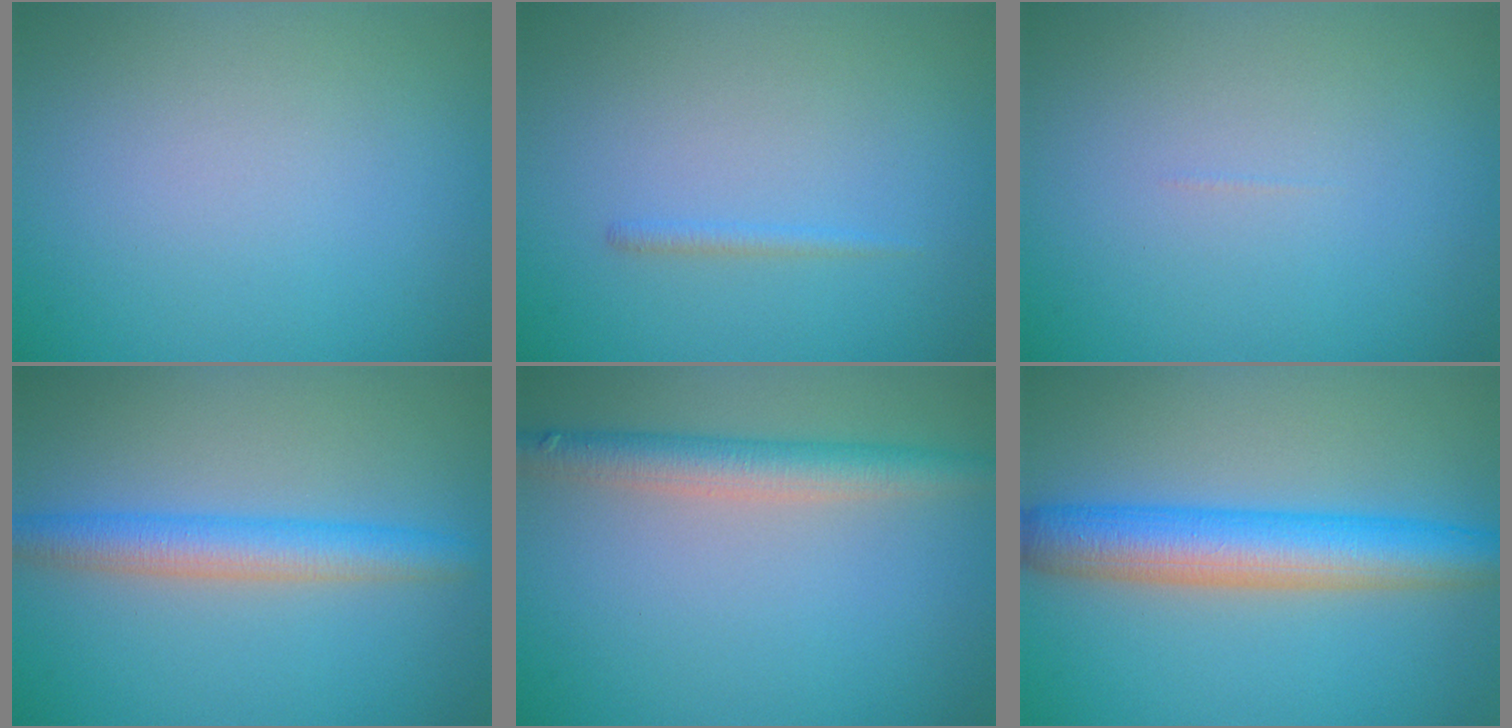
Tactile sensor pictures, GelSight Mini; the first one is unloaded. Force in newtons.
{"total": 0.8, "press": 0.8, "slide": 0.1}
{"total": 0.0}
{"total": 3.9, "press": 3.9, "slide": 0.1}
{"total": 3.8, "press": 3.8, "slide": 0.3}
{"total": 6.9, "press": 6.9, "slide": 0.1}